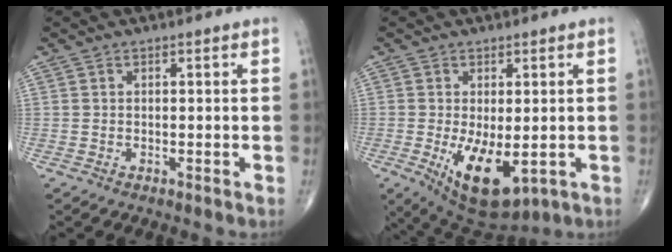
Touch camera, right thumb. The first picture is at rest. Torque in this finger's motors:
{"motor_torque": [2.98, 2.03, 1.55, -0.18, 0.40]}